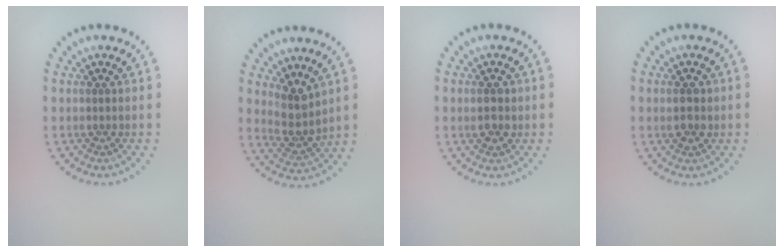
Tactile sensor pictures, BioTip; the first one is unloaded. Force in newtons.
{"total": 3.3, "press": 2.6, "slide": 2.1}
{"total": 2.1, "press": 2.0, "slide": 0.4}
{"total": 2.1, "press": 2.0, "slide": 0.4}